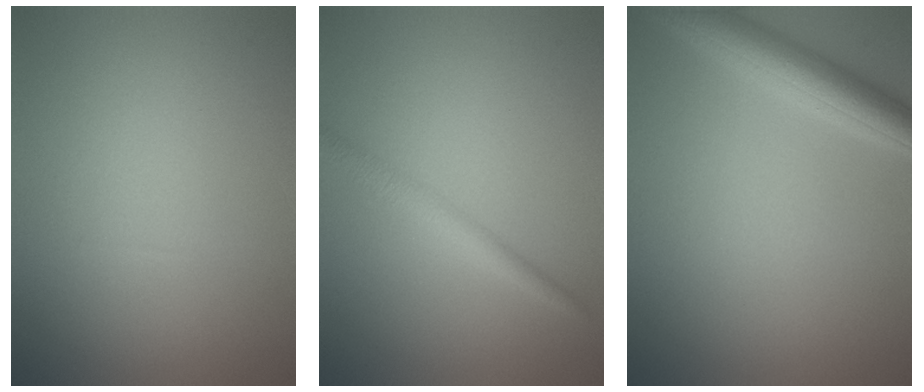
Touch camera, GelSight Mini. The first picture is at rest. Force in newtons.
{"total": 2.2, "press": 2.2, "slide": 0.0}
{"total": 4.3, "press": 4.3, "slide": 0.2}